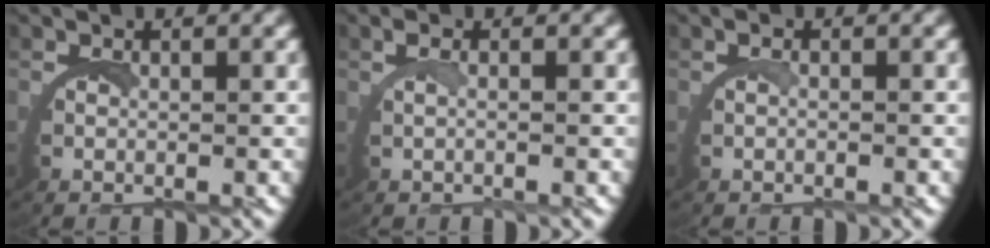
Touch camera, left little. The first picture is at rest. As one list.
[{"total": 1.2, "force": [0.0, -0.6, 1.1], "torque": [-0.030, 0.003, 0.003]}, {"total": 0.5, "force": [-0.3, -0.1, 0.4], "torque": [-0.010, 0.002, -0.005]}]